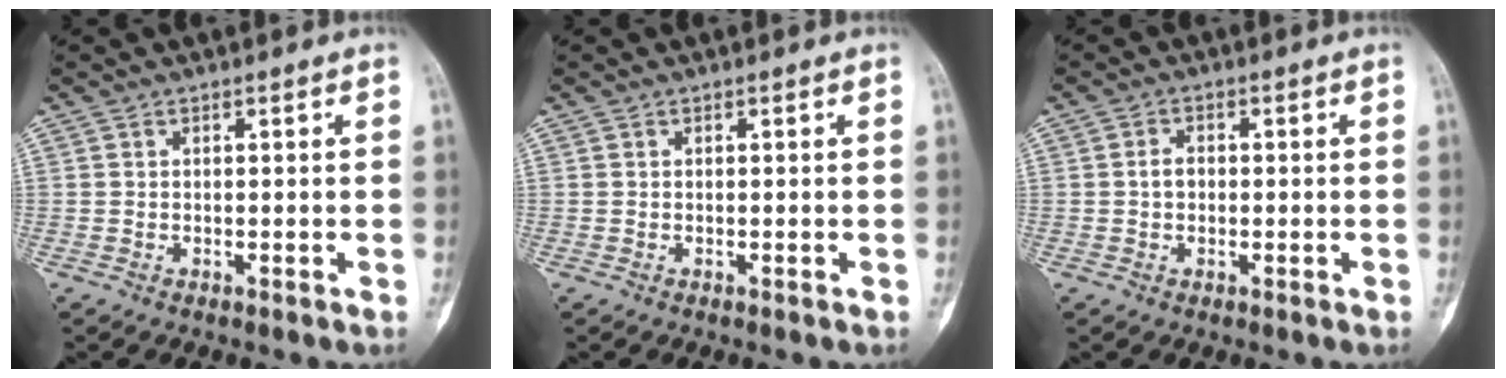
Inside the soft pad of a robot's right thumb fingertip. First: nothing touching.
{"total": 0.0}
{"total": 2.6, "force": [-0.1, 1.9, 1.7], "torque": [-0.027, 0.009, -0.003]}